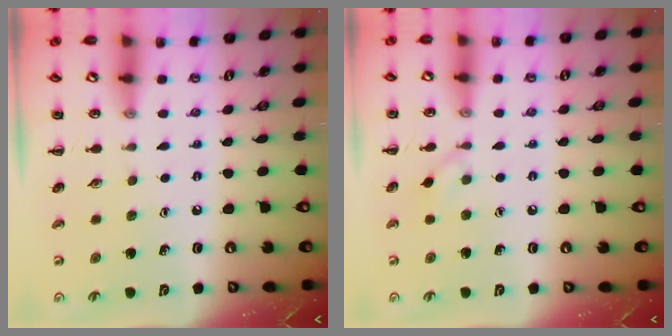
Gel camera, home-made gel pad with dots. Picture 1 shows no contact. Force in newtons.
{"total": 5.7, "press": 5.3, "slide": 2.1}